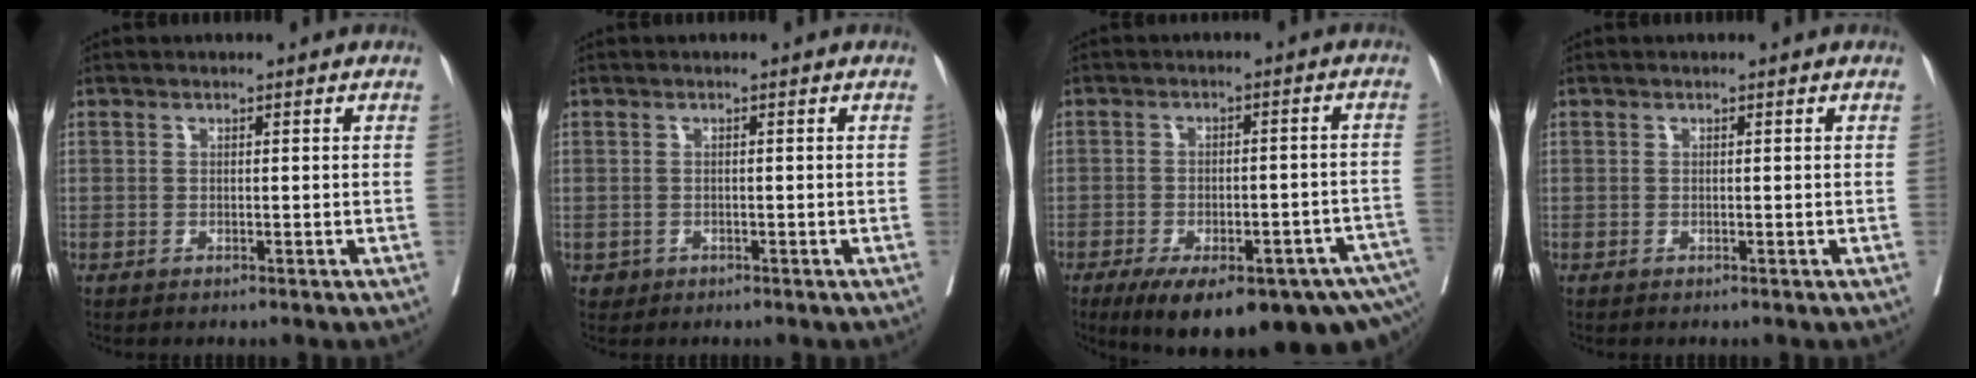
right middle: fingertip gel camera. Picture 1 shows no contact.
{"total": 1.0, "force": [-0.4, 0.9, 0.1], "torque": [0.000, 0.004, -0.003]}
{"total": 19.3, "force": [-13.0, 5.1, 13.2], "torque": [-0.148, 0.001, -0.170]}
{"total": 0.0}